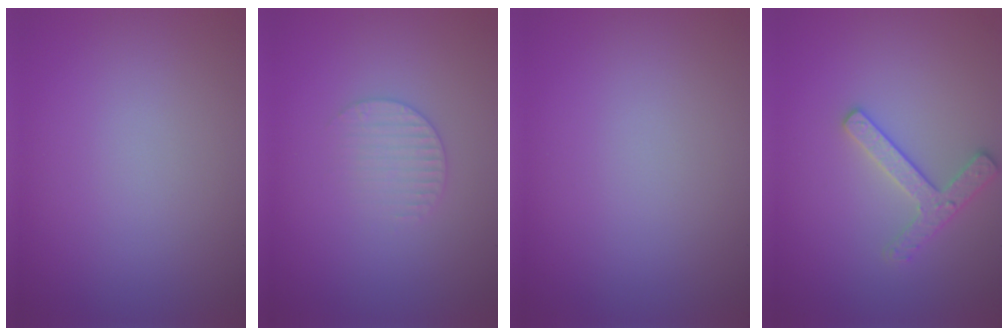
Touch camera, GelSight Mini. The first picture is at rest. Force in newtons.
{"total": 1.9, "press": 1.9, "slide": 0.3}
{"total": 0.0}
{"total": 2.5, "press": 2.4, "slide": 0.3}